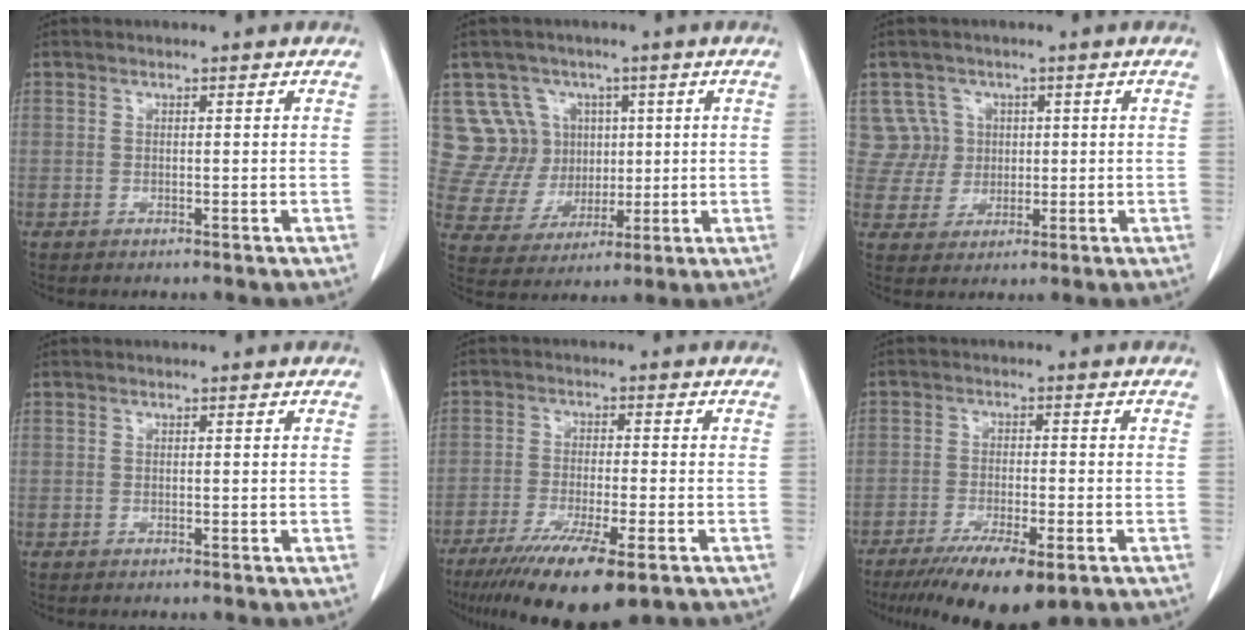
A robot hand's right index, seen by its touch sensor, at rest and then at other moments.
{"total": 10.4, "force": [3.8, 9.6, 1.5], "torque": [-0.039, 0.043, 0.084]}
{"total": 5.6, "force": [1.8, 5.3, -0.3], "torque": [0.018, 0.014, 0.040]}
{"total": 0.0}
{"total": 13.1, "force": [-8.3, 1.8, 9.9], "torque": [-0.164, -0.034, -0.132]}
{"total": 11.3, "force": [-7.3, 2.2, 8.2], "torque": [-0.130, -0.024, -0.113]}